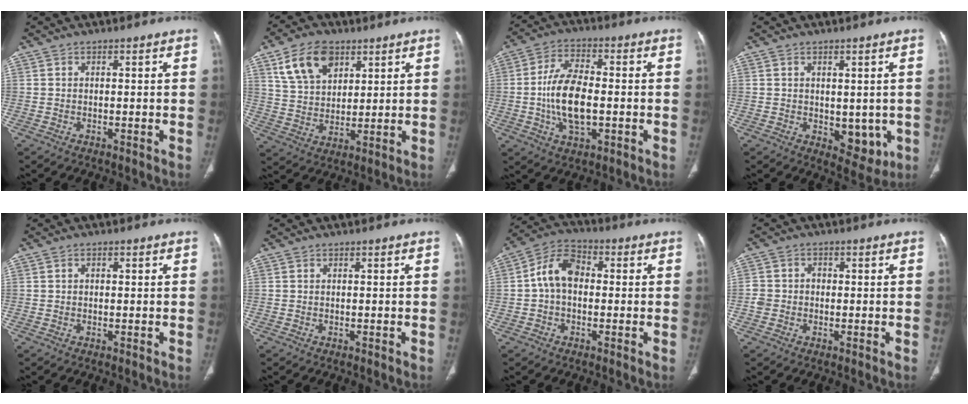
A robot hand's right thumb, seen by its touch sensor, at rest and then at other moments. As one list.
[{"total": 11.5, "force": [6.0, 7.3, 6.5], "torque": [-0.098, -0.018, 0.118]}, {"total": 12.1, "force": [-1.4, 6.0, 10.4], "torque": [-0.197, 0.010, -0.027]}, {"total": 6.5, "force": [-0.7, 4.1, 5.0], "torque": [-0.034, -0.014, 0.005]}, {"total": 0.7, "force": [0.2, 0.6, 0.4], "torque": [-0.004, 0.002, 0.002]}, {"total": 0.0}, {"total": 8.3, "force": [0.0, 5.8, 6.0], "torque": [-0.098, 0.027, -0.011]}, {"total": 3.1, "force": [-0.7, 2.8, 1.1], "torque": [-0.010, 0.015, -0.014]}]